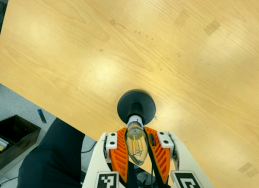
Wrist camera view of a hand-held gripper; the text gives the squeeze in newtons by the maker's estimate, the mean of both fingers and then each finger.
{"total": 21.8, "left": 20.4, "right": 23.1}